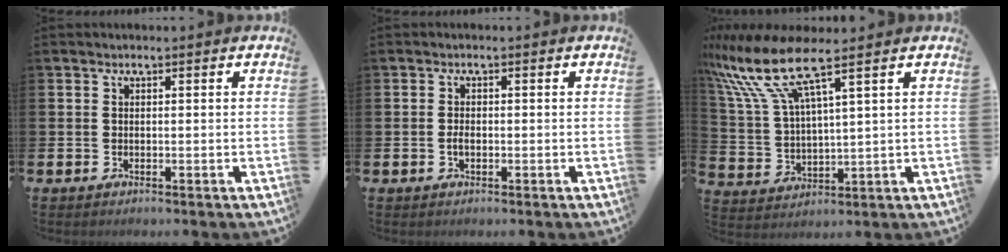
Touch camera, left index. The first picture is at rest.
{"total": 1.3, "force": [-0.4, 0.8, 1.0], "torque": [-0.010, -0.001, -0.011]}
{"total": 9.9, "force": [7.5, 1.7, 6.2], "torque": [-0.161, -0.033, 0.126]}